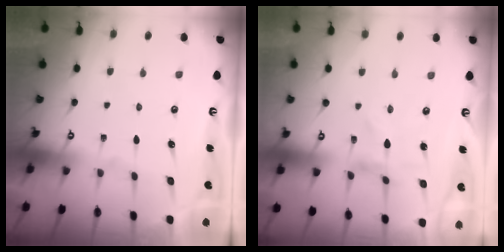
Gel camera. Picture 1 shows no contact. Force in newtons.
{"total": 0.0}